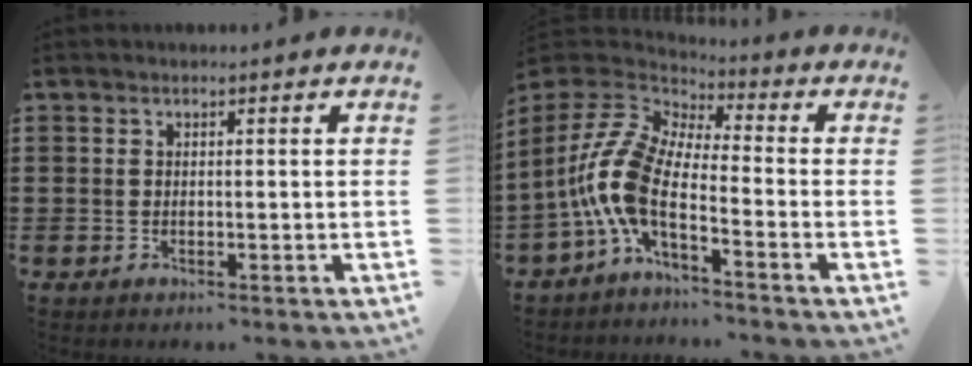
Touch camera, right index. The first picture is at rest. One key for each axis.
{"total": 9.7, "fx": -3.2, "fy": 4.0, "fz": 8.3, "tx": -0.224, "ty": -0.024, "tz": -0.078}